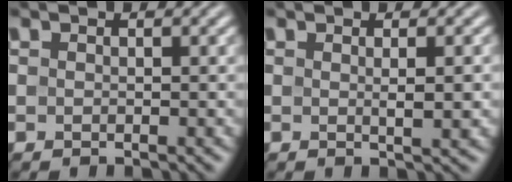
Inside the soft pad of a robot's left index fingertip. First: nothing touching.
{"total": 2.1, "force": [0.3, 0.4, 2.1], "torque": [-0.027, 0.002, 0.003]}